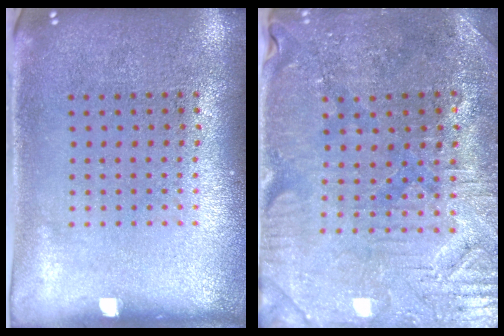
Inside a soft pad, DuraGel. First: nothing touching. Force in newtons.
{"total": 1.4, "press": 1.4, "slide": 0.4}